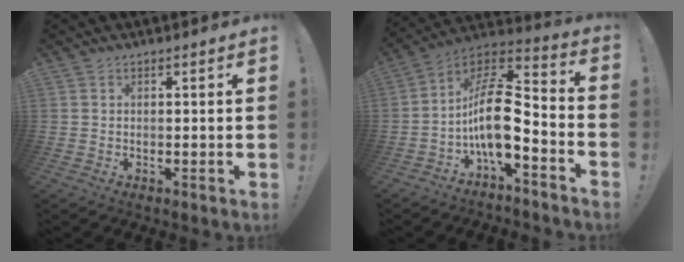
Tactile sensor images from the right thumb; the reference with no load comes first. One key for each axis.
{"total": 16.6, "fx": -2.8, "fy": 7.5, "fz": 14.5, "tx": -0.277, "ty": 0.016, "tz": -0.044}